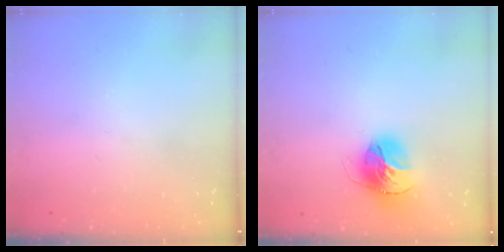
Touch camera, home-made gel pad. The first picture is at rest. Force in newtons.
{"total": 15.4, "press": 15.3, "slide": 1.7}